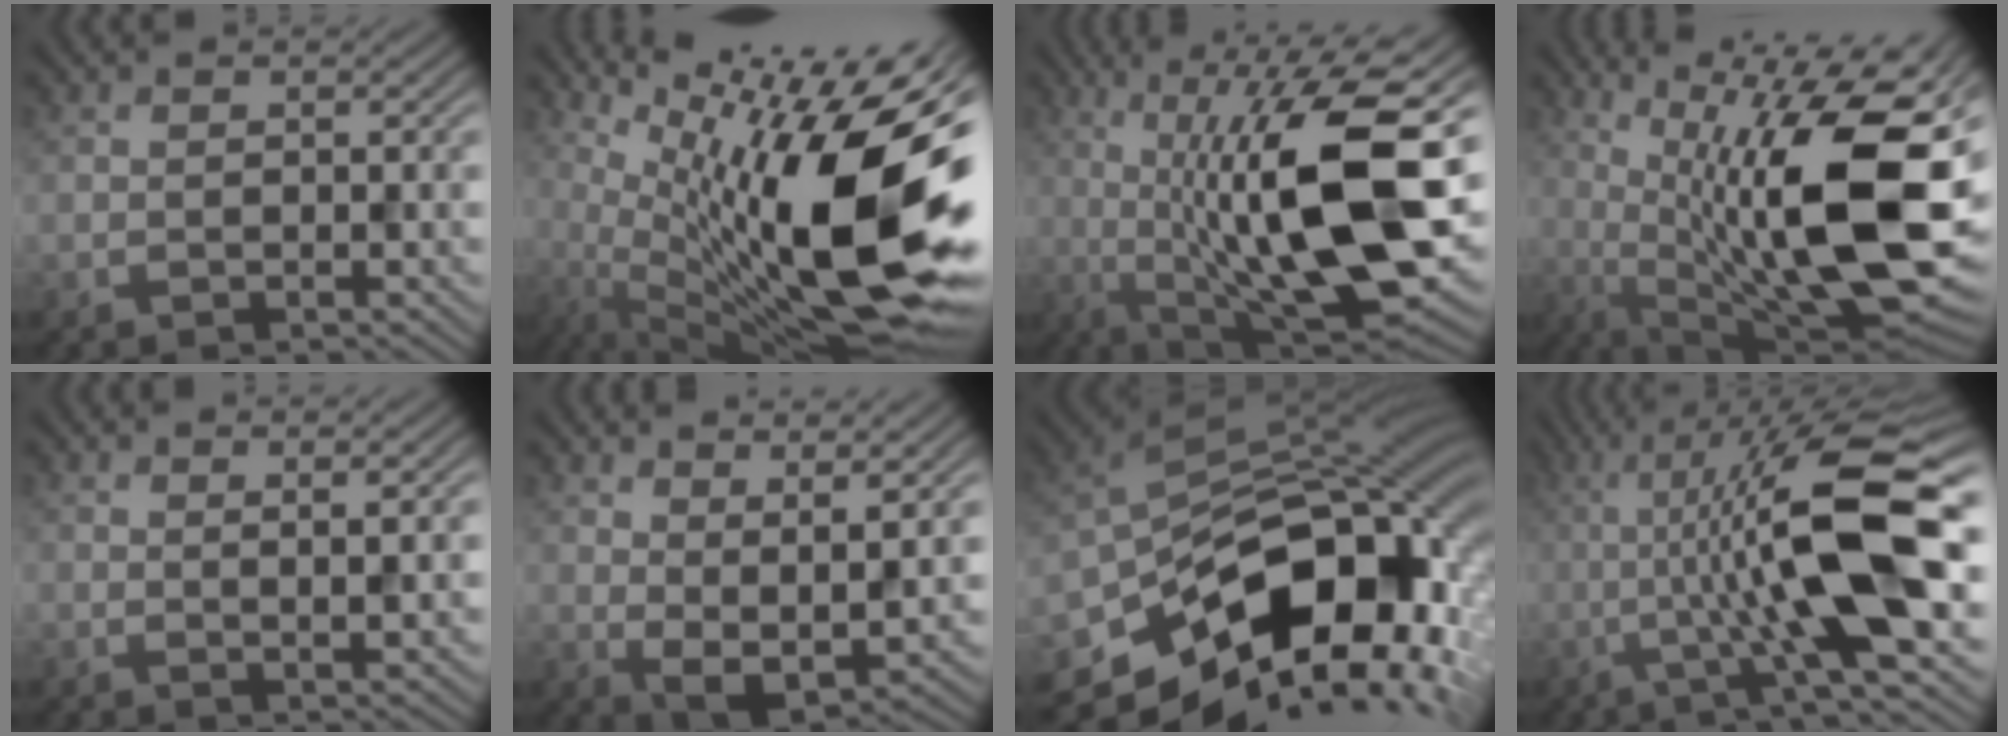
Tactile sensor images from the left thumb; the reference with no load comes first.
{"total": 19.0, "force": [2.2, 5.9, 17.9], "torque": [-0.280, -0.010, 0.052]}
{"total": 16.6, "force": [0.2, 5.0, 15.9], "torque": [-0.263, 0.007, -0.002]}
{"total": 18.6, "force": [2.4, 5.9, 17.5], "torque": [-0.288, 0.011, 0.057]}
{"total": 2.5, "force": [1.4, 0.4, 2.0], "torque": [-0.032, -0.001, 0.023]}
{"total": 6.9, "force": [3.3, 2.5, 5.4], "torque": [-0.105, -0.008, 0.067]}
{"total": 16.8, "force": [-6.1, 10.3, 11.9], "torque": [-0.194, -0.028, -0.096]}
{"total": 14.3, "force": [-1.1, 2.6, 14.0], "torque": [-0.231, 0.020, -0.022]}